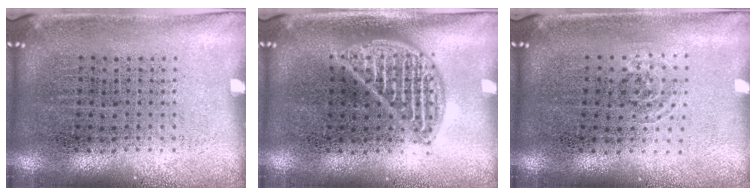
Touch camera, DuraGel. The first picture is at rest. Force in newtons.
{"total": 2.1, "press": 2.0, "slide": 0.2}
{"total": 0.8, "press": 0.5, "slide": 0.6}